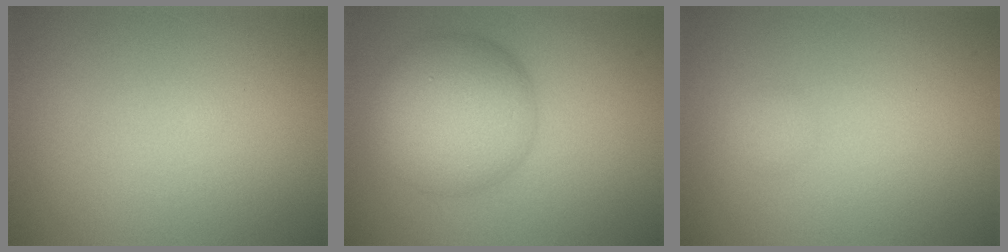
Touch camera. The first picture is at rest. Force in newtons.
{"total": 8.1, "press": 8.1, "slide": 0.2}
{"total": 1.0, "press": 1.0, "slide": 0.1}